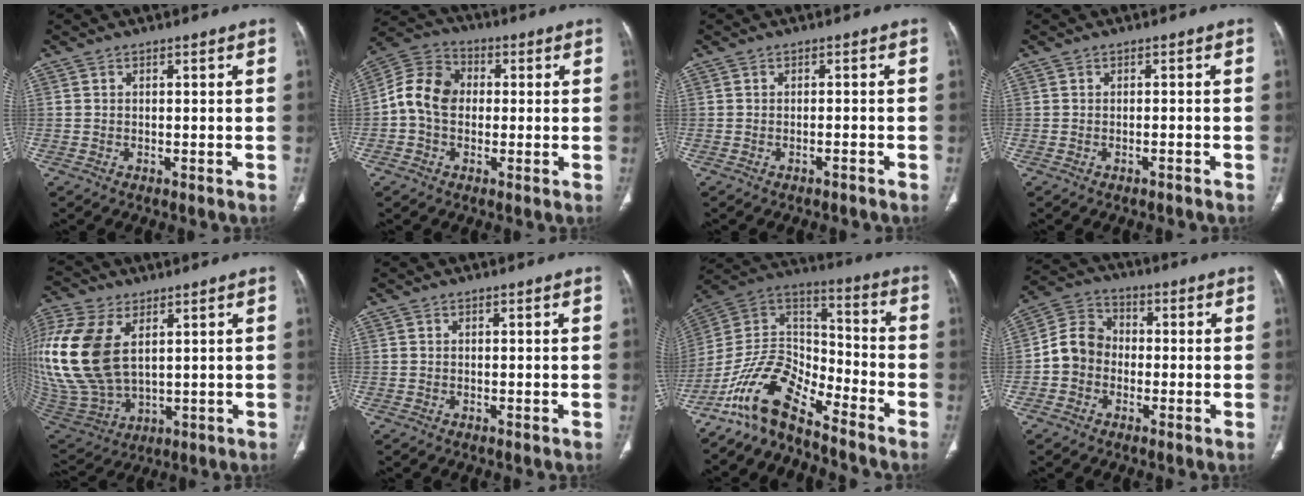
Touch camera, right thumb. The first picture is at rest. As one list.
[{"total": 9.8, "force": [-0.2, 7.5, 6.2], "torque": [-0.108, 0.029, -0.015]}, {"total": 1.0, "force": [-0.9, 0.1, 0.5], "torque": [-0.018, 0.010, -0.010]}, {"total": 0.8, "force": [-0.7, 0.1, 0.4], "torque": [-0.016, 0.009, -0.006]}, {"total": 21.3, "force": [5.4, 12.6, 16.2], "torque": [-0.377, -0.025, 0.117]}, {"total": 0.0}, {"total": 13.8, "force": [-11.1, 4.8, 6.6], "torque": [-0.115, 0.099, -0.219]}, {"total": 8.0, "force": [-1.5, 6.9, 3.7], "torque": [-0.052, 0.031, -0.041]}]